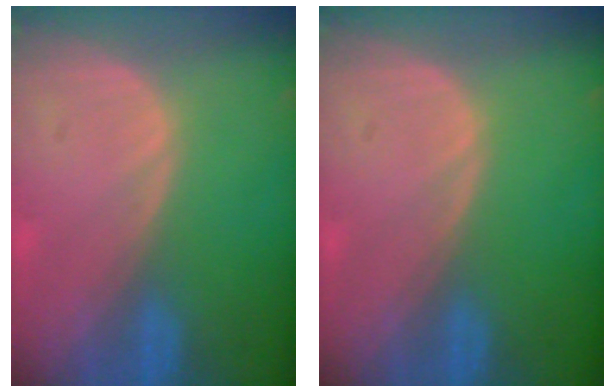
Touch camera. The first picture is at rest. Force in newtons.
{"total": 0.0}